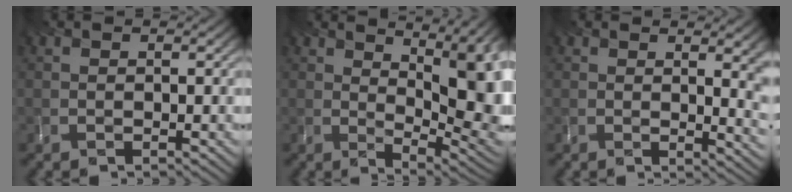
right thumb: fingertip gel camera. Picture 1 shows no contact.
{"total": 12.5, "force": [4.3, 4.7, 10.7], "torque": [-0.145, 0.033, 0.067]}
{"total": 9.0, "force": [2.0, 3.7, 8.0], "torque": [-0.076, 0.021, 0.019]}